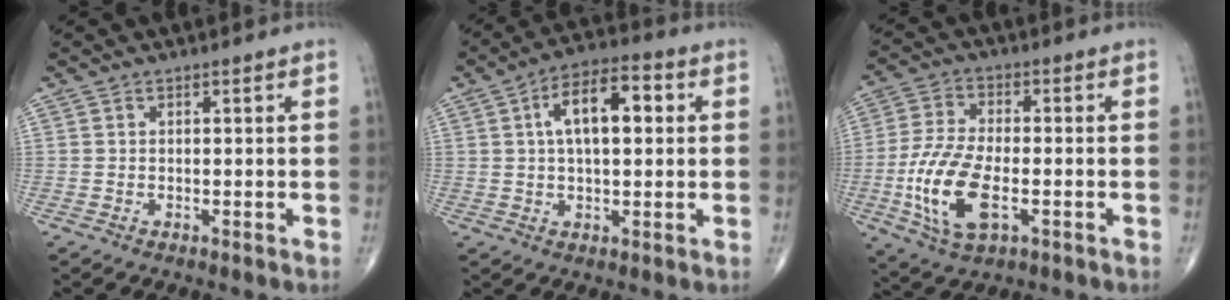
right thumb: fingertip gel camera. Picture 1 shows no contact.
{"total": 11.3, "force": [2.4, 5.3, 9.7], "torque": [-0.152, 0.020, 0.032]}
{"total": 13.6, "force": [-3.5, 6.4, 11.5], "torque": [-0.242, 0.006, -0.062]}